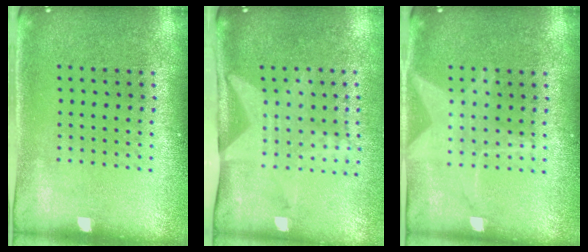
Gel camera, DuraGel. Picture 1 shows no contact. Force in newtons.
{"total": 2.0, "press": 1.5, "slide": 1.3}
{"total": 2.4, "press": 2.4, "slide": 0.3}